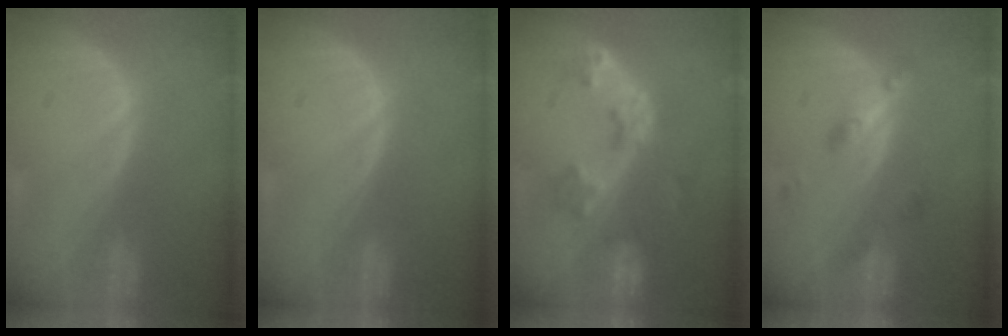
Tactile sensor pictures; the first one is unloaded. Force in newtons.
{"total": 0.0}
{"total": 5.7, "press": 5.6, "slide": 1.1}
{"total": 4.7, "press": 4.2, "slide": 2.1}